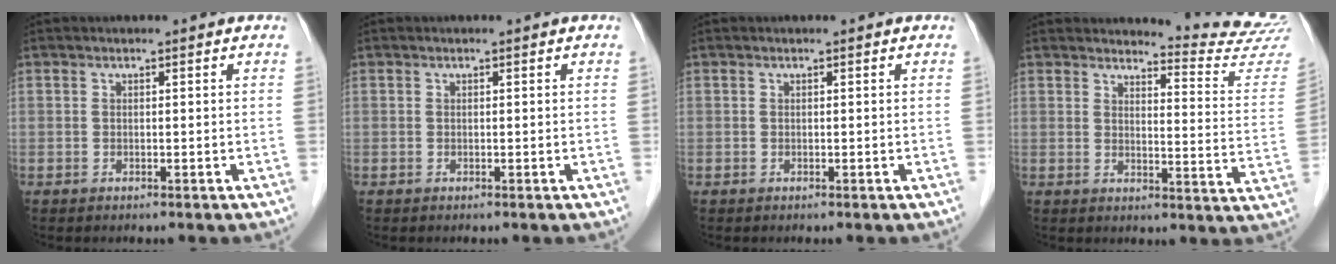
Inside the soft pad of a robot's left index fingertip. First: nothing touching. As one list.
[{"total": 0.0}, {"total": 0.0}, {"total": 12.0, "force": [11.9, -1.4, 0.2], "torque": [-0.001, -0.117, 0.123]}]